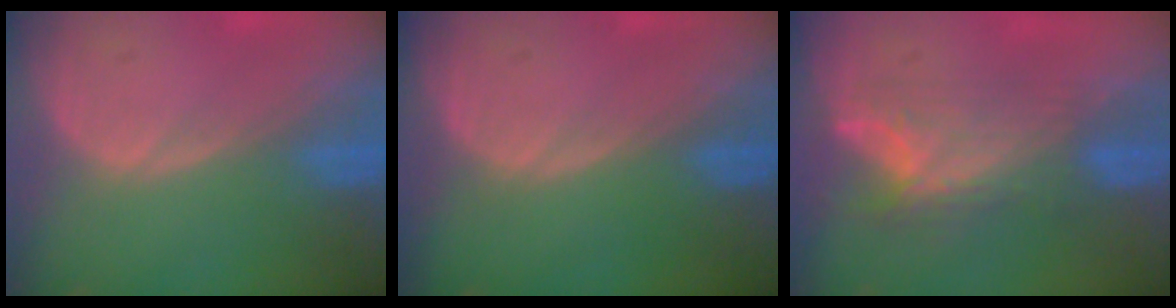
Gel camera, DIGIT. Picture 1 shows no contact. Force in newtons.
{"total": 0.0}
{"total": 8.1, "press": 6.7, "slide": 4.6}